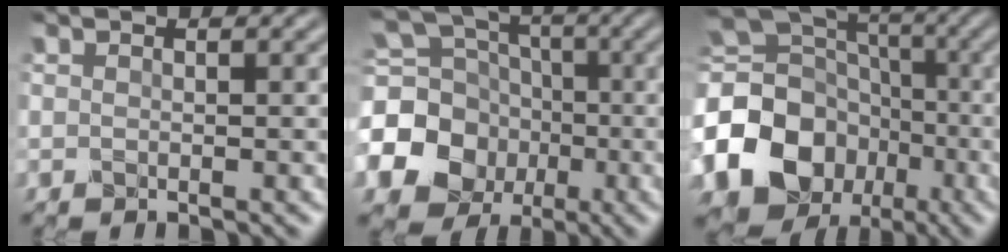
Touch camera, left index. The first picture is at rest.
{"total": 13.0, "force": [-2.5, 11.9, 4.7], "torque": [-0.150, -0.017, -0.062]}
{"total": 16.2, "force": [-4.8, 13.1, 8.1], "torque": [-0.180, -0.012, -0.105]}